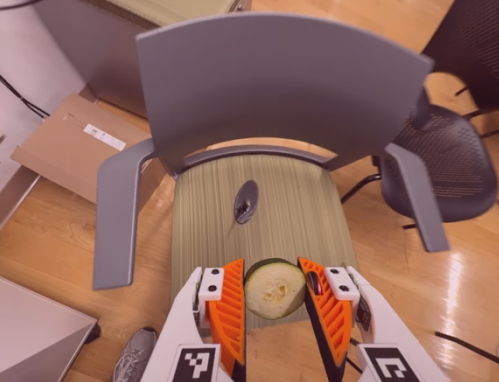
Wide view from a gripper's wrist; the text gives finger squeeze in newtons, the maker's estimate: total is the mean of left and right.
{"total": 10.2, "left": 10.9, "right": 9.4}